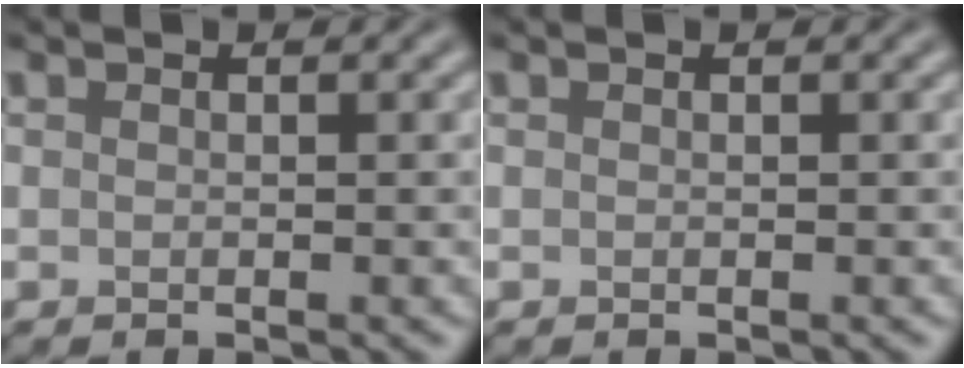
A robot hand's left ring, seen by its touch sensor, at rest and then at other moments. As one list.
[{"total": 0.0}]